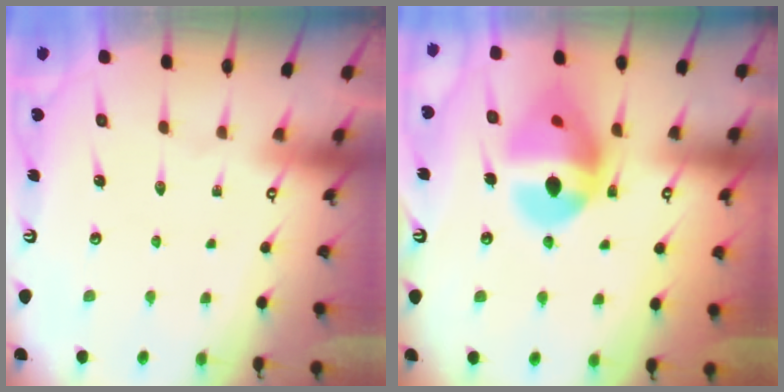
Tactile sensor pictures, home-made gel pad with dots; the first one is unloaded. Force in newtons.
{"total": 15.6, "press": 15.5, "slide": 1.6}